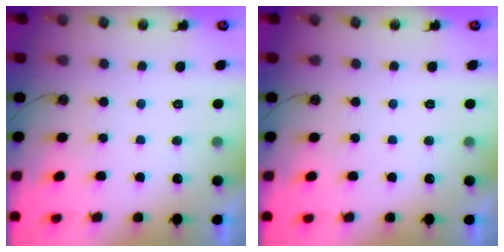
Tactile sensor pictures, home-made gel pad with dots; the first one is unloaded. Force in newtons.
{"total": 0.0}